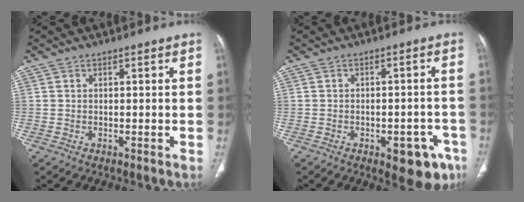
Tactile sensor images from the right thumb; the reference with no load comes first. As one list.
[{"total": 9.0, "force": [-4.6, 4.5, 6.3], "torque": [-0.050, 0.022, -0.051]}]